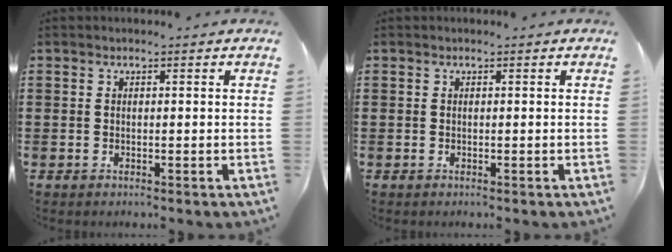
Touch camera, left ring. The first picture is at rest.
{"total": 0.0}